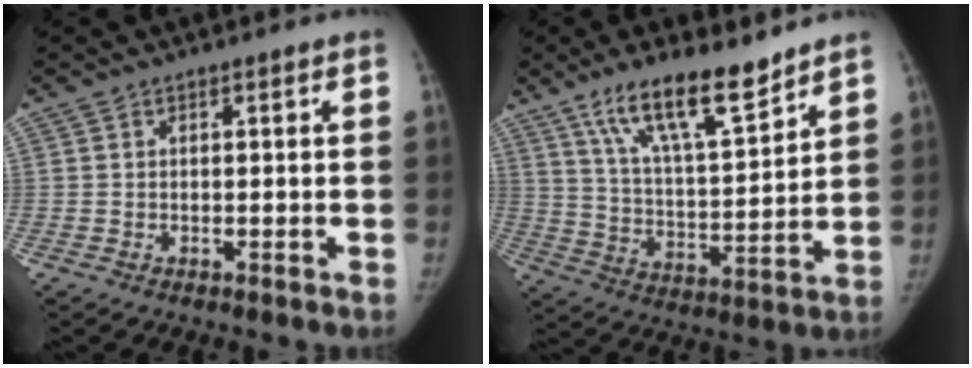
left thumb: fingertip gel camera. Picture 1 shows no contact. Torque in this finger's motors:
{"motor_torque": [0.44, 0.05, 1.34, -1.19, 0.29]}